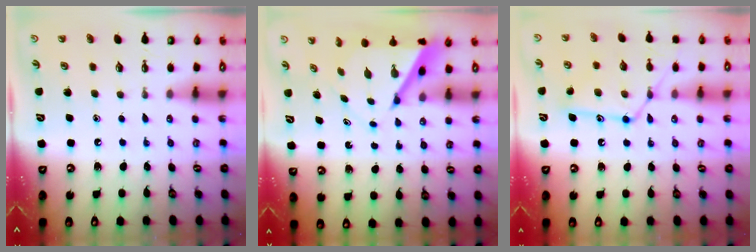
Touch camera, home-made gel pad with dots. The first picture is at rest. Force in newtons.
{"total": 6.9, "press": 6.9, "slide": 0.6}
{"total": 12.9, "press": 12.9, "slide": 0.9}